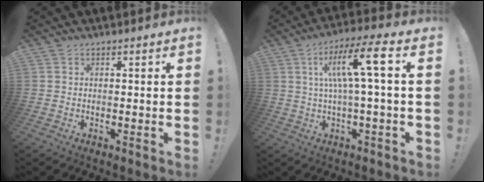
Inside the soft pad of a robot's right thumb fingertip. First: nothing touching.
{"total": 14.1, "force": [3.0, 1.7, 13.7], "torque": [-0.234, -0.003, 0.032]}